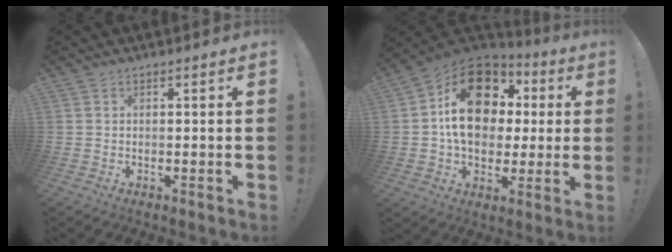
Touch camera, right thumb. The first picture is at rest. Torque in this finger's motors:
{"motor_torque": [2.11, 2.90, 1.44, -0.40, 0.34]}